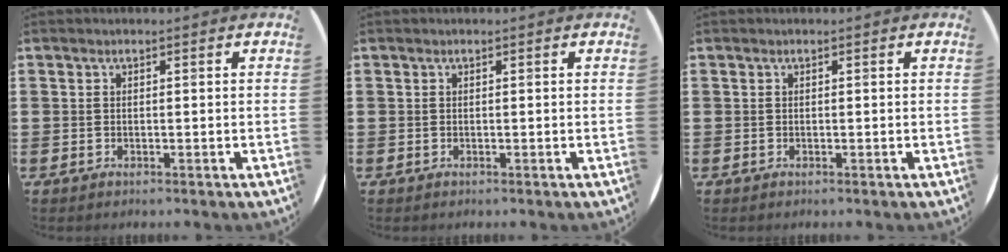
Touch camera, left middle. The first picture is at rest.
{"total": 0.0}
{"total": 0.0}